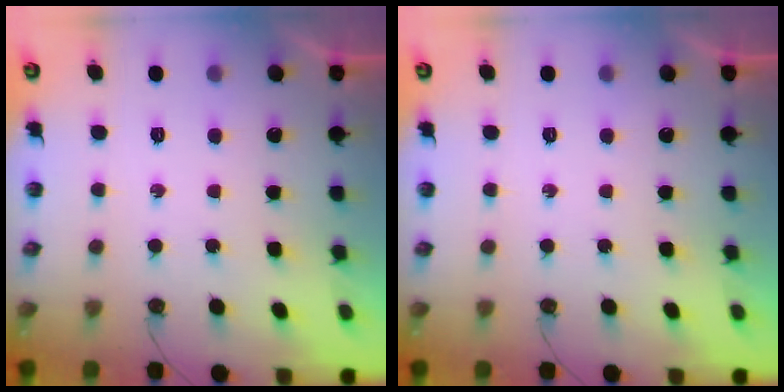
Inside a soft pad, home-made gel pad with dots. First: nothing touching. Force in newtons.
{"total": 0.0}